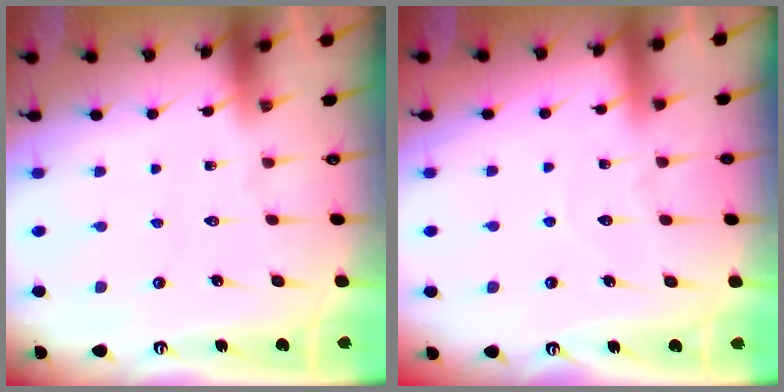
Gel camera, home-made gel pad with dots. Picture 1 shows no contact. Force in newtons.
{"total": 5.1, "press": 5.1, "slide": 0.3}